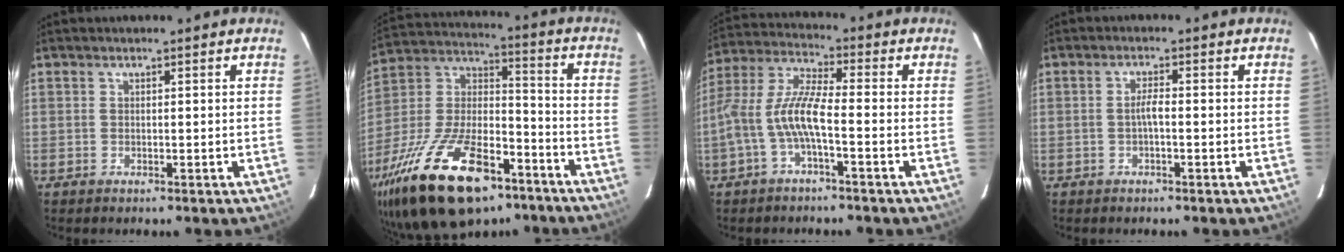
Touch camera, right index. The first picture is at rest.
{"total": 29.3, "force": [-17.7, 13.2, 19.2], "torque": [-0.386, -0.014, -0.287]}
{"total": 9.2, "force": [-2.9, 1.9, 8.5], "torque": [-0.196, 0.011, -0.056]}
{"total": 2.0, "force": [-0.6, 0.3, 1.9], "torque": [-0.037, 0.006, -0.012]}